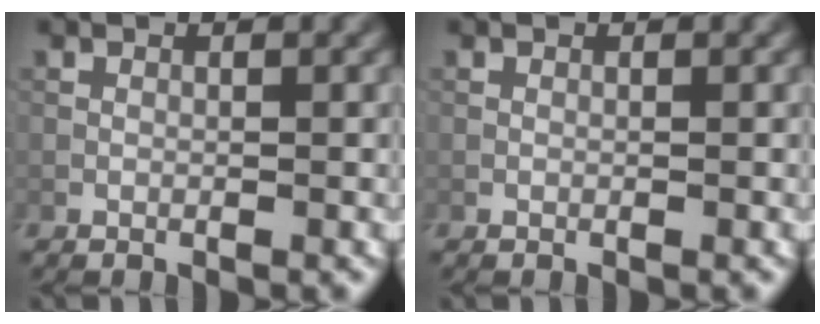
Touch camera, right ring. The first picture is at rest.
{"total": 0.0}